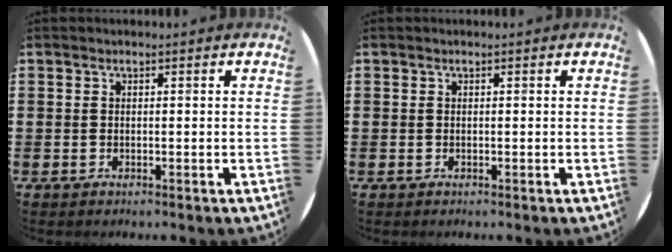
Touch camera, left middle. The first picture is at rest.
{"total": 0.0}